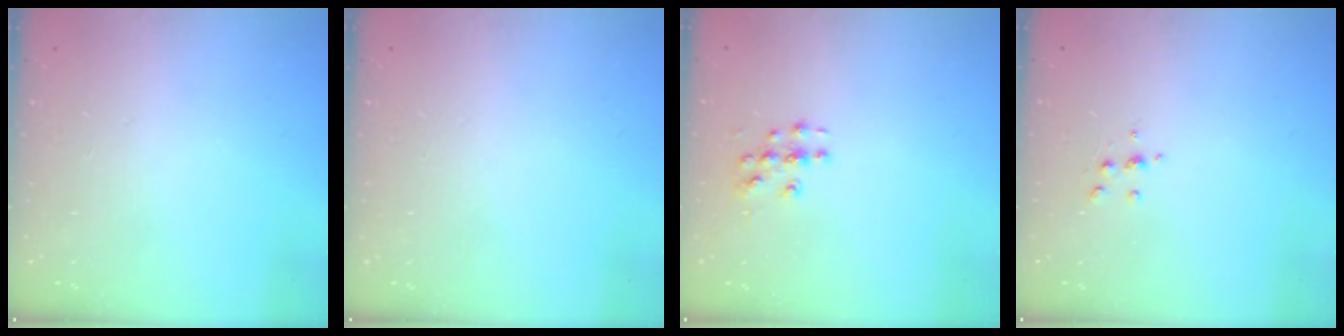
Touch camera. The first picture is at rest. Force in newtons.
{"total": 0.0}
{"total": 3.9, "press": 3.9, "slide": 0.2}
{"total": 4.9, "press": 4.8, "slide": 1.1}